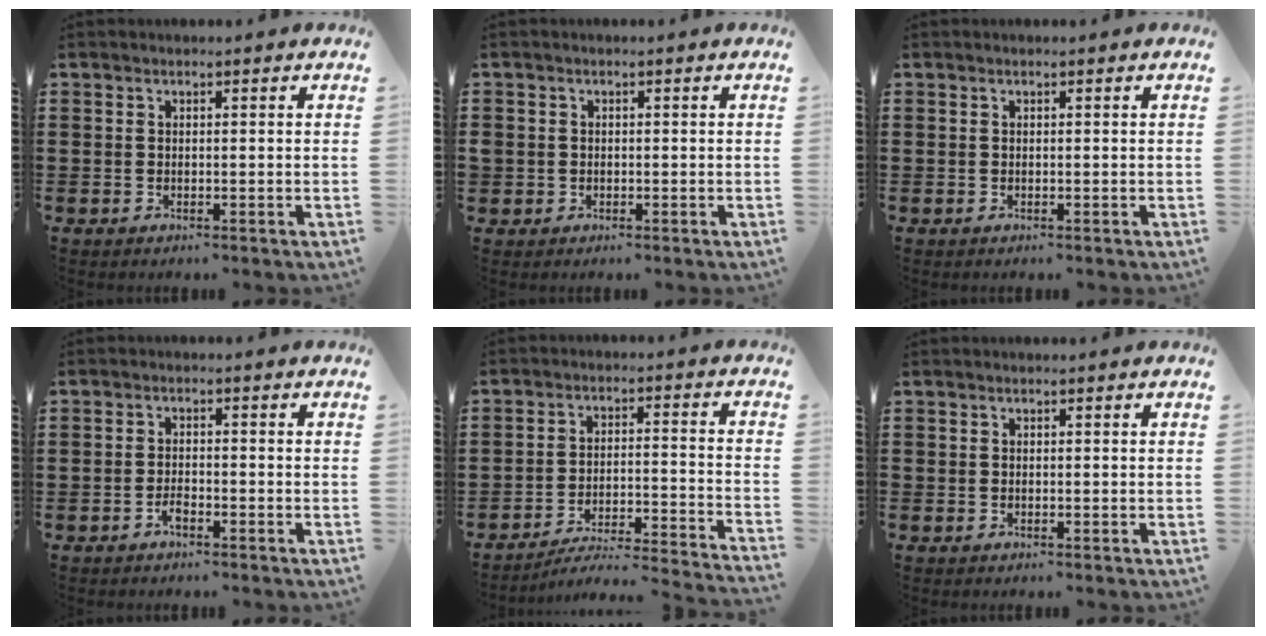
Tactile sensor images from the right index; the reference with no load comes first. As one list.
[{"total": 1.0, "force": [-0.3, 1.0, 0.1], "torque": [-0.003, 0.003, -0.008]}, {"total": 0.0}, {"total": 1.8, "force": [-1.3, 0.6, 1.1], "torque": [-0.023, -0.001, -0.025]}, {"total": 3.9, "force": [-3.6, -0.1, 1.5], "torque": [-0.040, -0.020, -0.081]}, {"total": 0.0}]